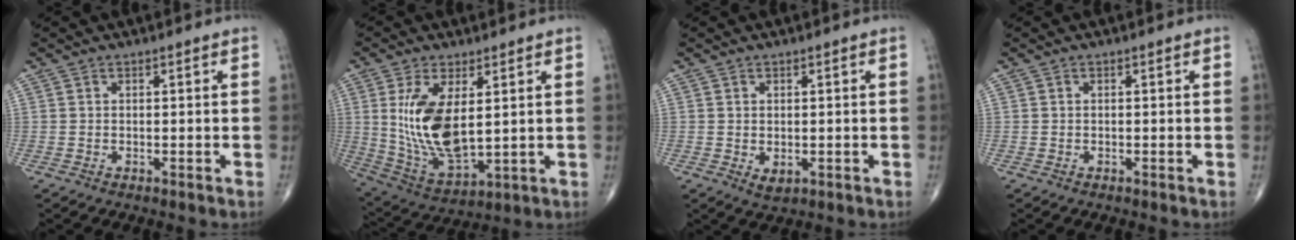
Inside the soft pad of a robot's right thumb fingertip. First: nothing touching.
{"total": 14.6, "force": [2.6, 6.9, 12.6], "torque": [-0.242, -0.023, 0.069]}
{"total": 2.2, "force": [-0.3, 1.4, 1.7], "torque": [-0.024, -0.005, 0.001]}
{"total": 0.0}